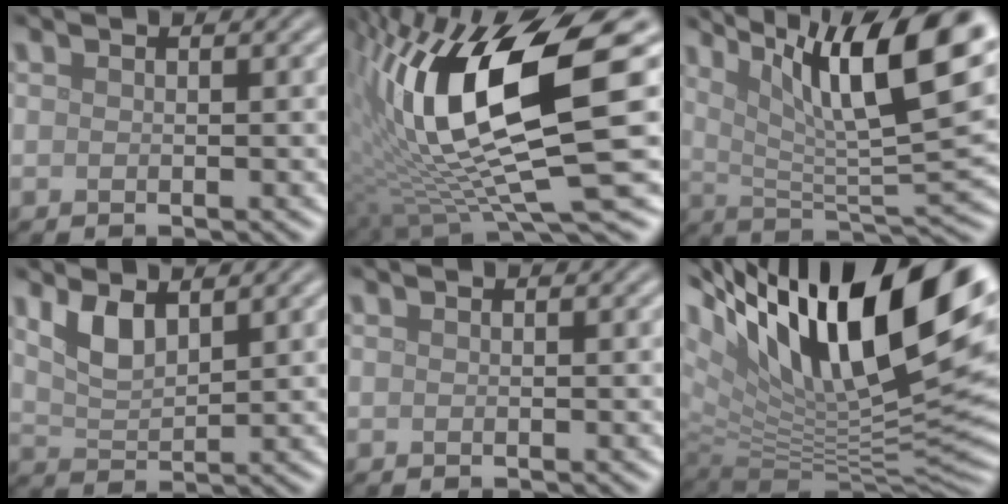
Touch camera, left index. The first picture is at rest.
{"total": 15.5, "force": [2.4, 4.4, 14.7], "torque": [-0.280, -0.008, 0.050]}
{"total": 13.5, "force": [6.3, 3.6, 11.4], "torque": [-0.173, 0.006, 0.107]}
{"total": 3.2, "force": [1.9, 1.3, 2.2], "torque": [-0.050, -0.006, 0.041]}
{"total": 0.0}
{"total": 18.8, "force": [8.1, 8.0, 15.0], "torque": [-0.247, 0.020, 0.154]}